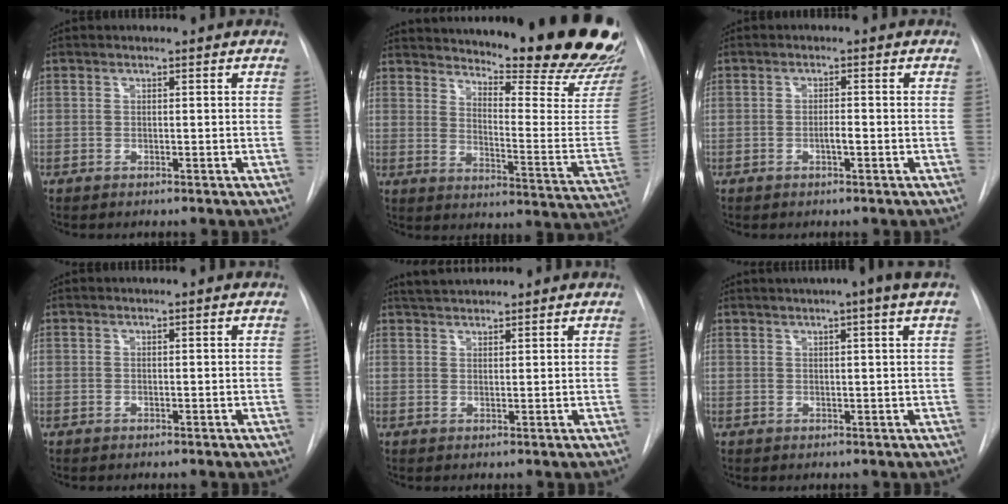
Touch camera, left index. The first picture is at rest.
{"total": 31.0, "force": [27.5, 3.5, 13.9], "torque": [-0.205, -0.132, 0.338]}
{"total": 1.5, "force": [-0.5, 0.2, 1.4], "torque": [-0.024, 0.001, -0.010]}
{"total": 0.0}
{"total": 4.4, "force": [4.2, 0.6, 1.3], "torque": [-0.025, 0.033, 0.076]}
{"total": 5.4, "force": [3.7, -0.9, 3.9], "torque": [-0.057, 0.014, 0.046]}